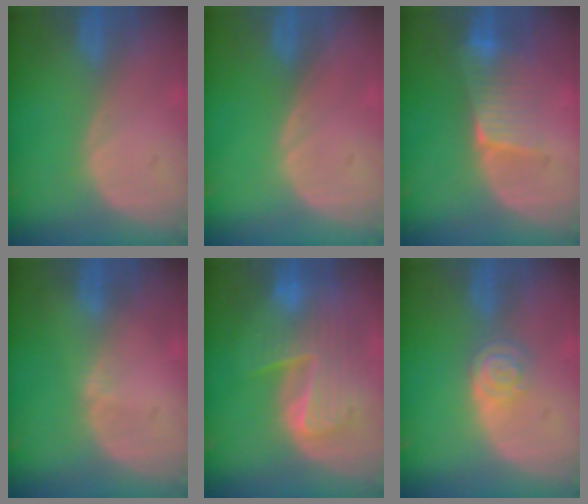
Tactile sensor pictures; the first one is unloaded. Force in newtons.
{"total": 0.0}
{"total": 6.5, "press": 6.1, "slide": 2.4}
{"total": 0.5, "press": 0.5, "slide": 0.2}
{"total": 9.8, "press": 8.5, "slide": 4.9}
{"total": 4.5, "press": 4.1, "slide": 1.8}